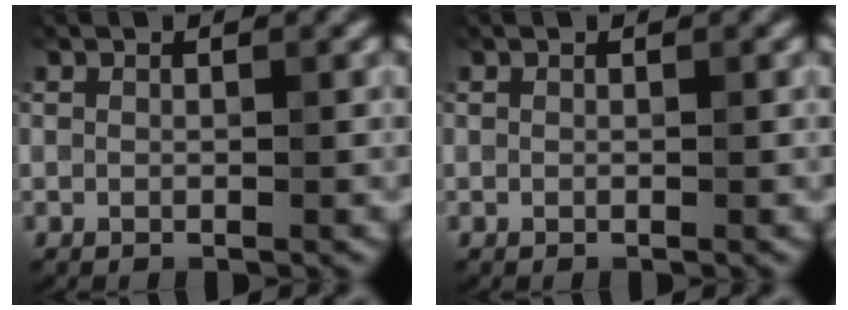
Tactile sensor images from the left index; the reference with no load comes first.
{"total": 0.0}